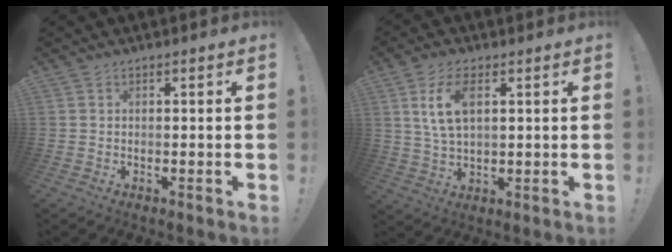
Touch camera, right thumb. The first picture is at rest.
{"total": 9.5, "force": [3.3, 4.8, 7.5], "torque": [-0.144, 0.000, 0.060]}